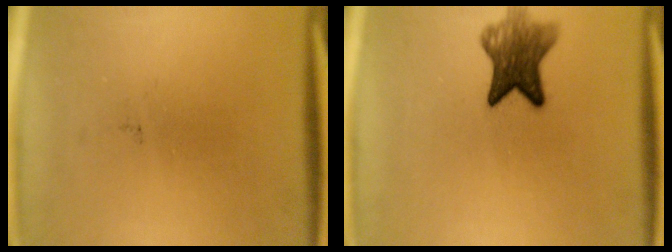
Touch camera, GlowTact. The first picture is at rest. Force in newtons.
{"total": 7.3}